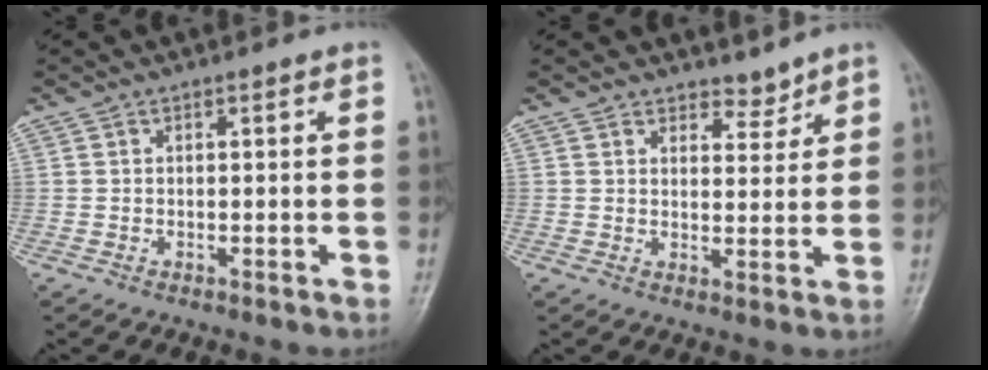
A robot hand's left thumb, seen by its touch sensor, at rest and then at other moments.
{"total": 3.4, "force": [3.0, 1.6, 0.6], "torque": [0.013, -0.024, 0.045]}